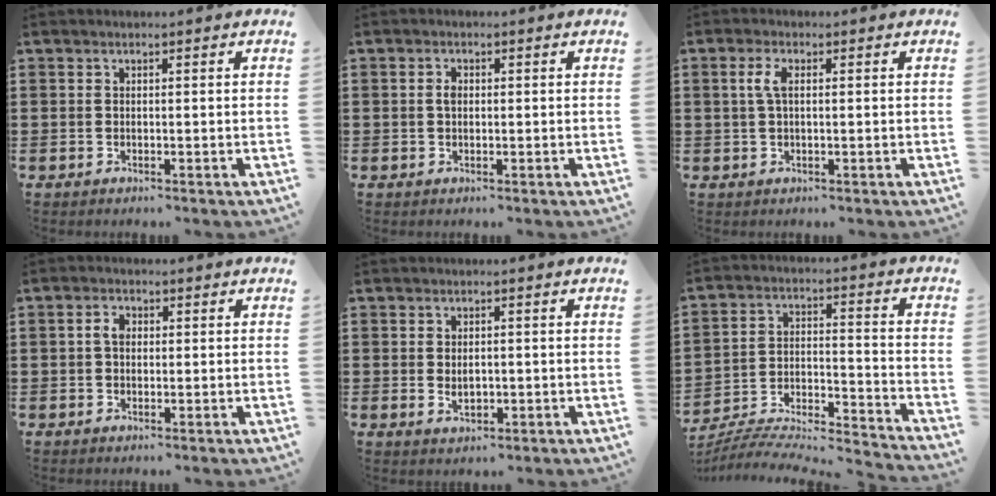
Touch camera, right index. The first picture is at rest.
{"total": 1.4, "force": [0.2, 0.8, 1.2], "torque": [-0.024, 0.005, 0.001]}
{"total": 2.9, "force": [0.4, 1.0, 2.7], "torque": [-0.069, 0.000, 0.000]}
{"total": 2.3, "force": [0.2, 1.6, 1.7], "torque": [-0.035, 0.008, 0.002]}
{"total": 2.5, "force": [0.0, 1.4, 2.0], "torque": [-0.041, 0.003, 0.000]}
{"total": 6.3, "force": [-6.0, 1.0, 1.9], "torque": [-0.040, -0.009, -0.123]}